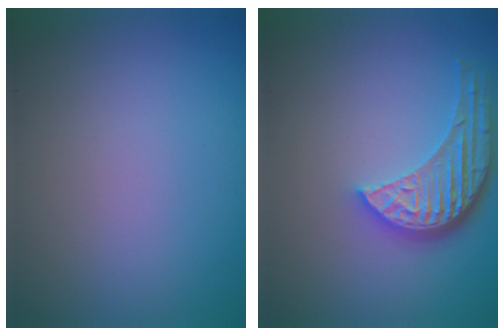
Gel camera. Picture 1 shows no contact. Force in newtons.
{"total": 5.3, "press": 3.9, "slide": 3.5}